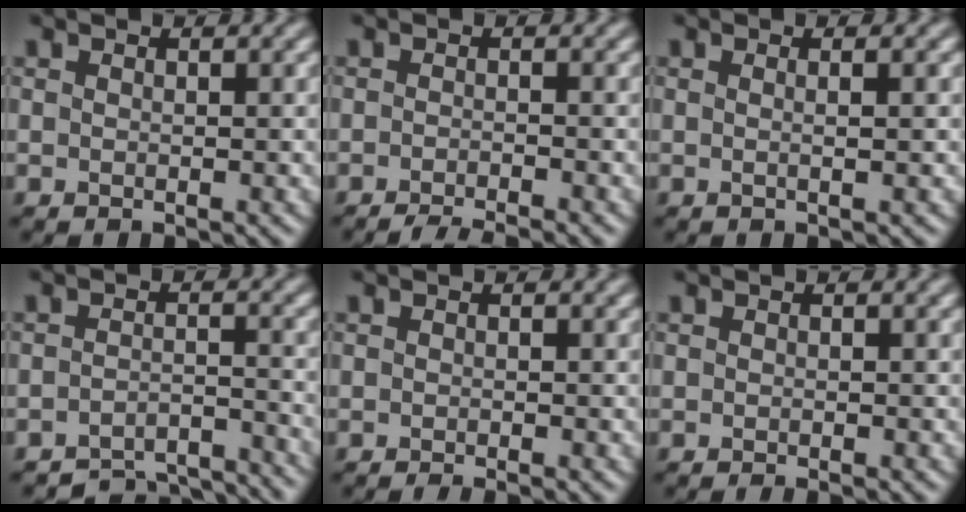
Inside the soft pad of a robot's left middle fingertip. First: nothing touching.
{"total": 3.3, "force": [-2.9, 0.3, 1.6], "torque": [-0.023, -0.002, -0.052]}
{"total": 1.1, "force": [0.4, 0.2, 1.0], "torque": [-0.013, 0.007, -0.009]}
{"total": 5.5, "force": [-5.4, 0.7, 1.0], "torque": [-0.018, -0.003, -0.076]}
{"total": 1.5, "force": [-0.8, 0.4, 1.2], "torque": [-0.008, -0.006, -0.010]}
{"total": 1.1, "force": [-0.5, 0.3, 0.9], "torque": [-0.006, -0.005, -0.010]}